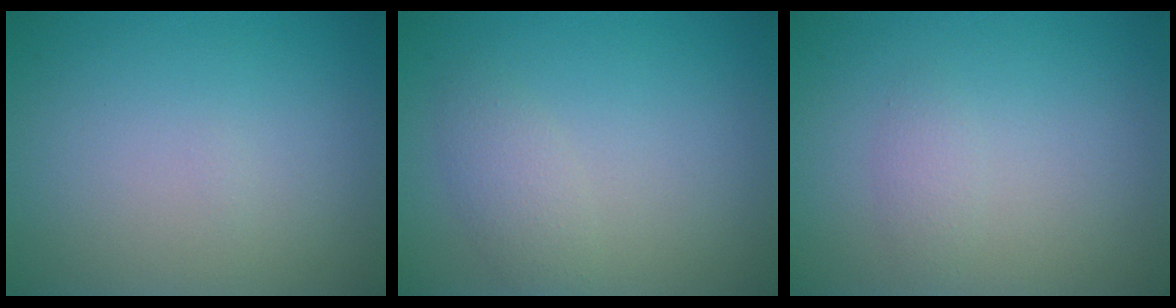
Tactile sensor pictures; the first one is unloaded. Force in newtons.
{"total": 2.0, "press": 2.0, "slide": 0.0}
{"total": 1.1, "press": 1.1, "slide": 0.0}